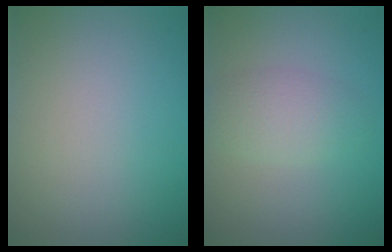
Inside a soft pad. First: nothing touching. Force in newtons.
{"total": 3.0, "press": 3.0, "slide": 0.0}